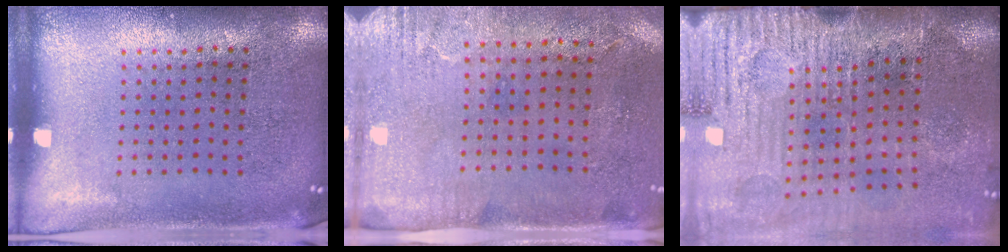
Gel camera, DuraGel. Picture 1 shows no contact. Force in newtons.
{"total": 3.0, "press": 2.4, "slide": 1.8}
{"total": 4.8, "press": 4.0, "slide": 2.6}